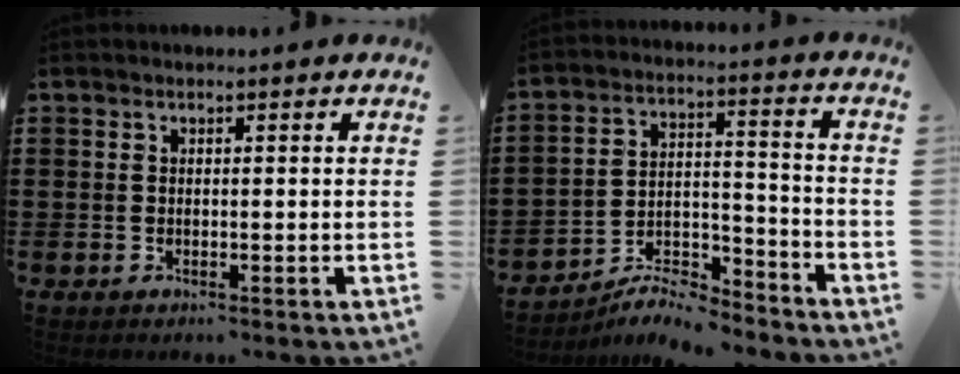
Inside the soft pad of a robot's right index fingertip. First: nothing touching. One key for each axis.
{"total": 8.1, "fx": -7.5, "fy": 1.6, "fz": 2.5, "tx": -0.037, "ty": 0.023, "tz": -0.141}